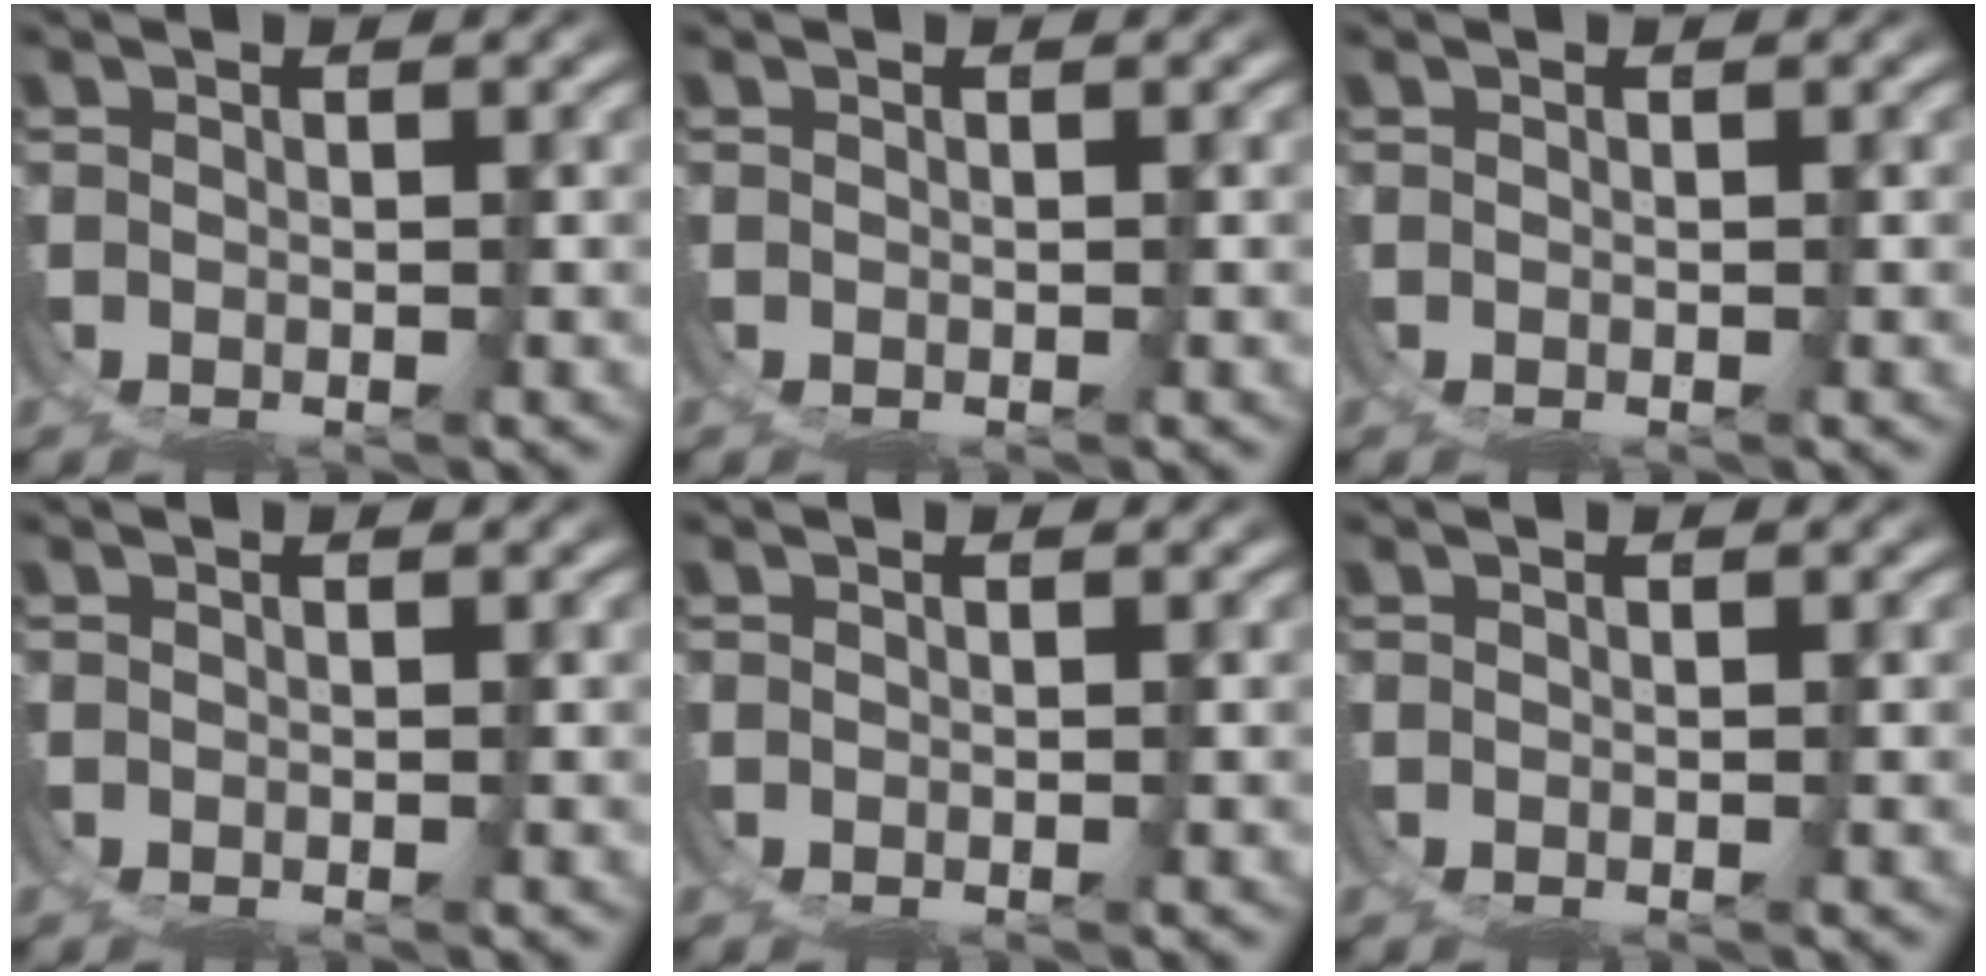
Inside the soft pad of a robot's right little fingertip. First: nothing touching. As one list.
[{"total": 0.0}, {"total": 0.0}, {"total": 0.0}, {"total": 0.0}, {"total": 0.0}]